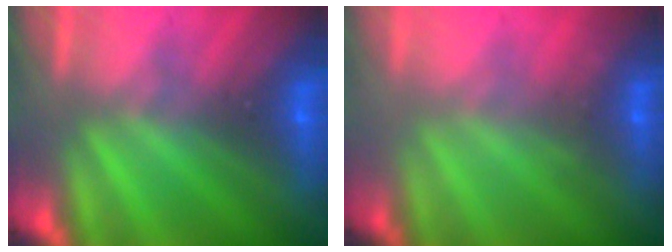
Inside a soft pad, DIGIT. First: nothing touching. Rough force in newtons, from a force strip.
{"total": 2.3}